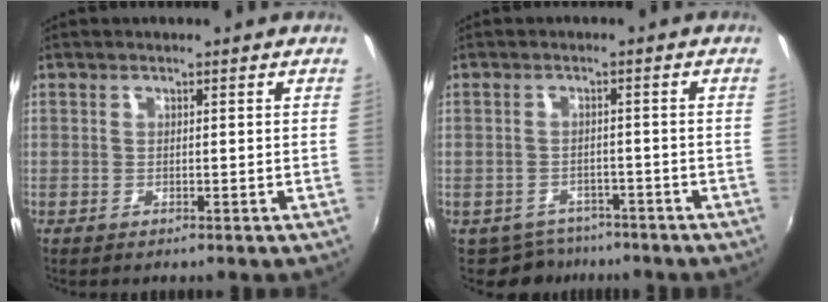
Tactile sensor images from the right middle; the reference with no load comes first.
{"total": 5.6, "force": [-4.5, 3.2, 0.5], "torque": [-0.020, 0.002, -0.067]}